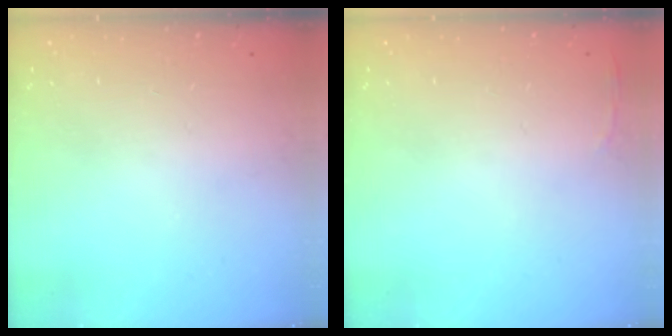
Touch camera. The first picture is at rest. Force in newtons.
{"total": 2.8, "press": 2.6, "slide": 0.9}